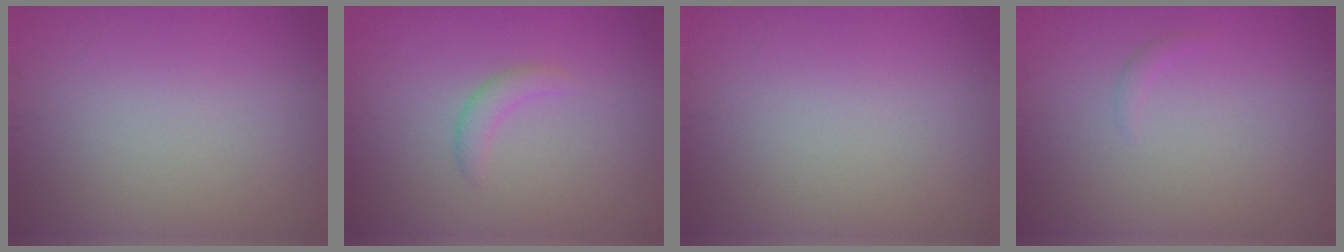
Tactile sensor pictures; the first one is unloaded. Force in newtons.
{"total": 1.4, "press": 1.4, "slide": 0.2}
{"total": 0.0}
{"total": 0.6, "press": 0.6, "slide": 0.0}